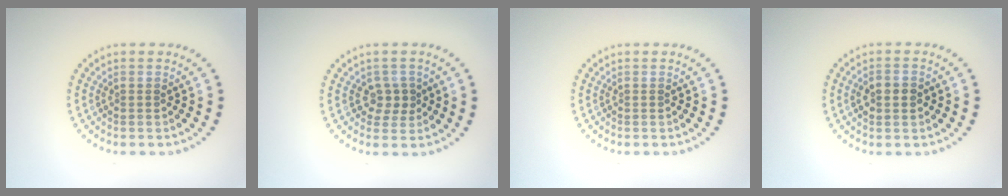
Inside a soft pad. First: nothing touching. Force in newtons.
{"total": 1.9, "press": 1.7, "slide": 0.8}
{"total": 0.0}
{"total": 2.5, "press": 2.5, "slide": 0.2}